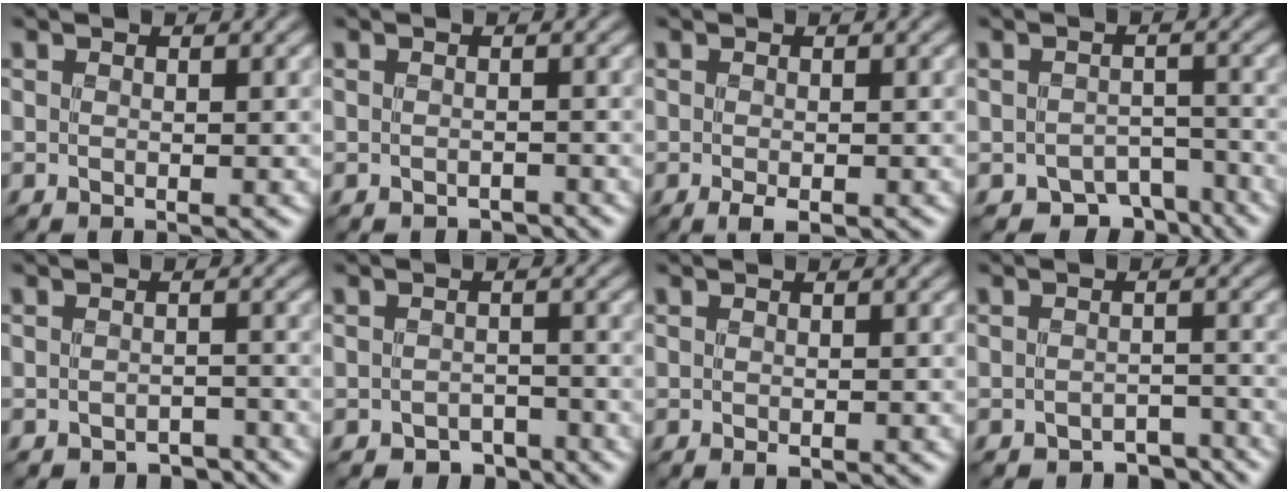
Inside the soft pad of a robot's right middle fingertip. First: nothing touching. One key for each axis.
{"total": 0.8, "fx": -0.7, "fy": 0.3, "fz": 0.1, "tx": -0.001, "ty": -0.004, "tz": -0.009}
{"total": 1.6, "fx": -0.8, "fy": 0.5, "fz": 1.2, "tx": -0.024, "ty": -0.007, "tz": -0.013}
{"total": 4.1, "fx": -3.0, "fy": 2.3, "fz": 1.7, "tx": -0.015, "ty": -0.009, "tz": -0.044}
{"total": 1.8, "fx": -1.6, "fy": 0.8, "fz": 0.4, "tx": 0.002, "ty": 0.002, "tz": -0.020}
{"total": 1.9, "fx": -1.5, "fy": 1.1, "fz": 0.5, "tx": -0.002, "ty": 0.002, "tz": -0.023}
{"total": 0.6, "fx": -0.3, "fy": 0.3, "fz": 0.4, "tx": -0.007, "ty": -0.003, "tz": -0.002}
{"total": 2.7, "fx": -2.4, "fy": 1.1, "fz": 0.7, "tx": -0.004, "ty": -0.001, "tz": -0.031}